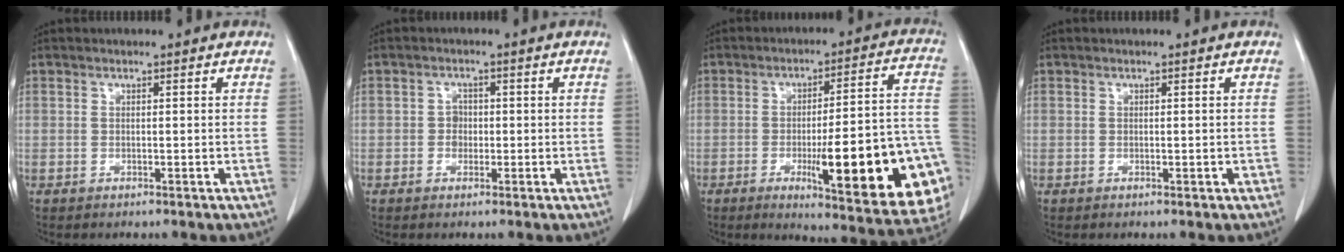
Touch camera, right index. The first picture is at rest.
{"total": 1.9, "force": [-0.2, 1.6, 0.9], "torque": [-0.009, 0.006, -0.004]}
{"total": 23.5, "force": [-6.7, 3.3, 22.3], "torque": [-0.205, 0.005, -0.078]}
{"total": 0.7, "force": [-0.1, 0.2, 0.7], "torque": [-0.012, 0.000, 0.001]}